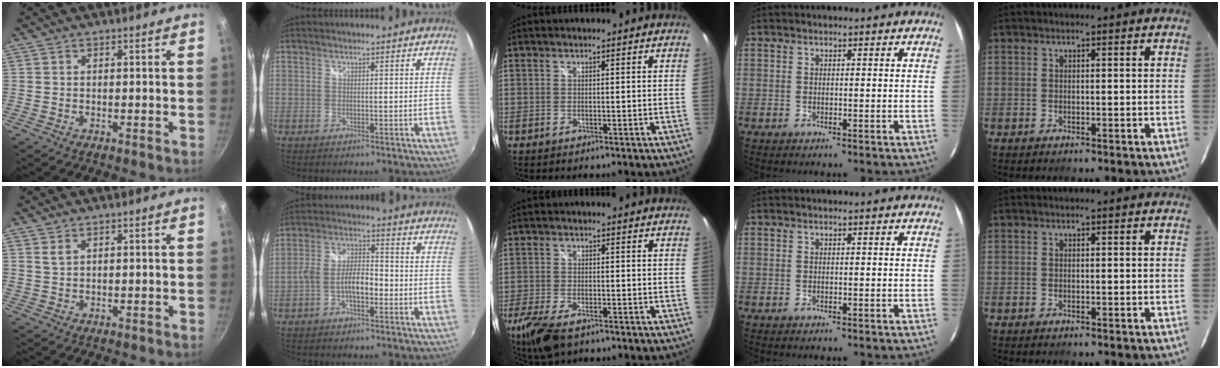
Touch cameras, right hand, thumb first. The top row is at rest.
{"thumb": {"total": 1.6, "force": [0.9, 0.7, 1.1], "torque": [-0.021, -0.001, 0.021]}, "index": {"total": 6.4, "force": [-2.5, 2.8, 5.1], "torque": [-0.106, 0.015, -0.044]}, "middle": {"total": 7.7, "force": [-5.4, 3.0, 4.6], "torque": [-0.122, -0.025, -0.101]}}